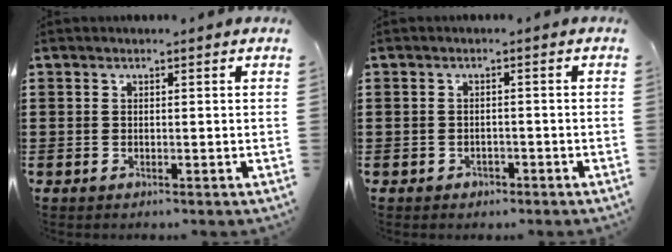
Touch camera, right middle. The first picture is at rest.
{"total": 1.0, "force": [-0.8, 0.6, 0.1], "torque": [-0.005, 0.002, -0.020]}